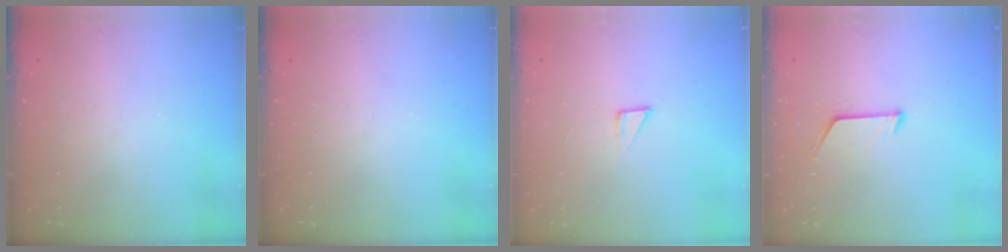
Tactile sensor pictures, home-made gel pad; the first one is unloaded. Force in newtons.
{"total": 0.0}
{"total": 4.1, "press": 4.1, "slide": 0.3}
{"total": 6.9, "press": 6.9, "slide": 0.7}